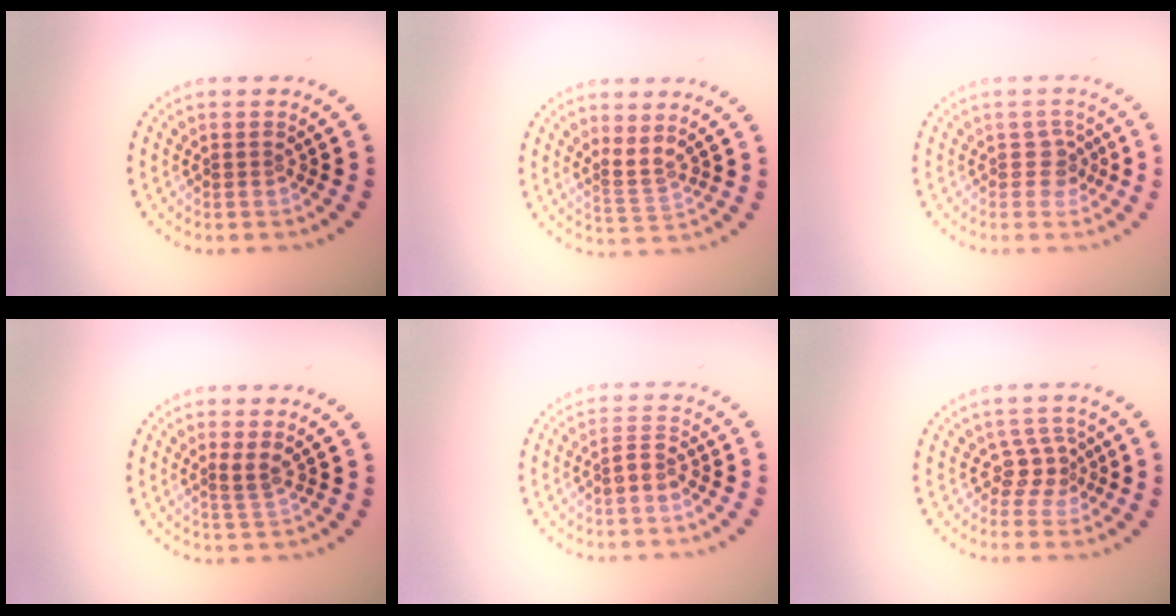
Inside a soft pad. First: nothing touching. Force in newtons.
{"total": 1.9, "press": 1.2, "slide": 1.5}
{"total": 1.4, "press": 1.2, "slide": 0.8}
{"total": 1.4, "press": 1.1, "slide": 0.9}
{"total": 1.6, "press": 1.4, "slide": 0.7}
{"total": 2.2, "press": 1.5, "slide": 1.7}